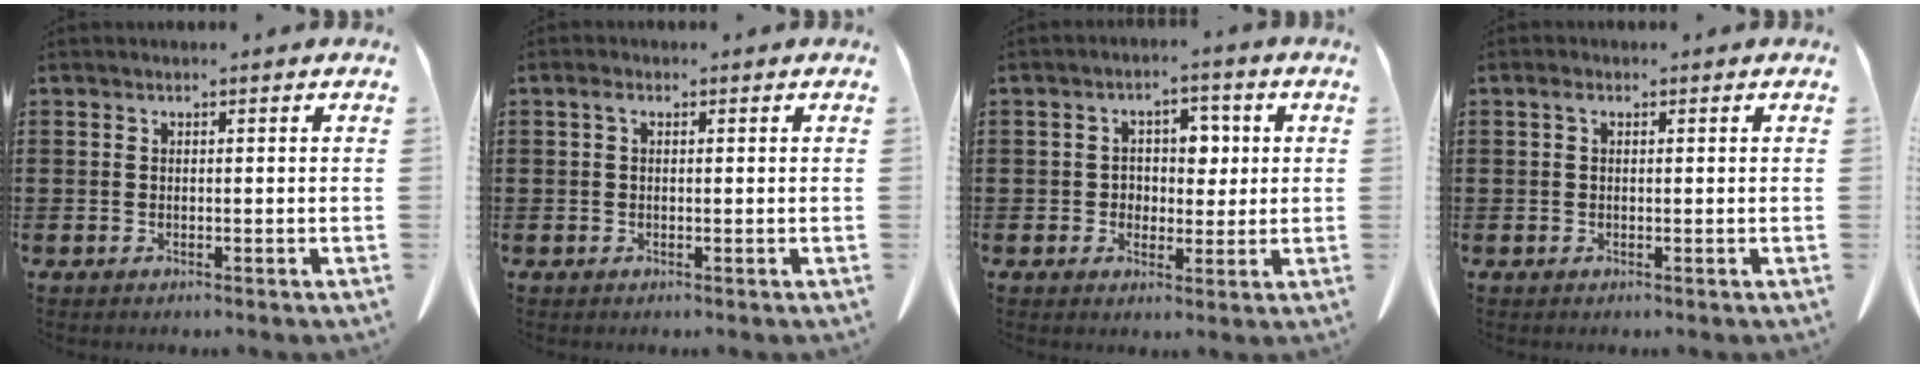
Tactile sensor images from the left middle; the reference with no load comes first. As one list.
[{"total": 1.3, "force": [0.2, 0.7, 1.1], "torque": [-0.025, 0.006, 0.002]}, {"total": 3.9, "force": [0.7, 3.3, 2.0], "torque": [-0.044, 0.010, 0.005]}, {"total": 1.1, "force": [0.2, 0.6, 1.0], "torque": [-0.022, 0.006, 0.002]}]